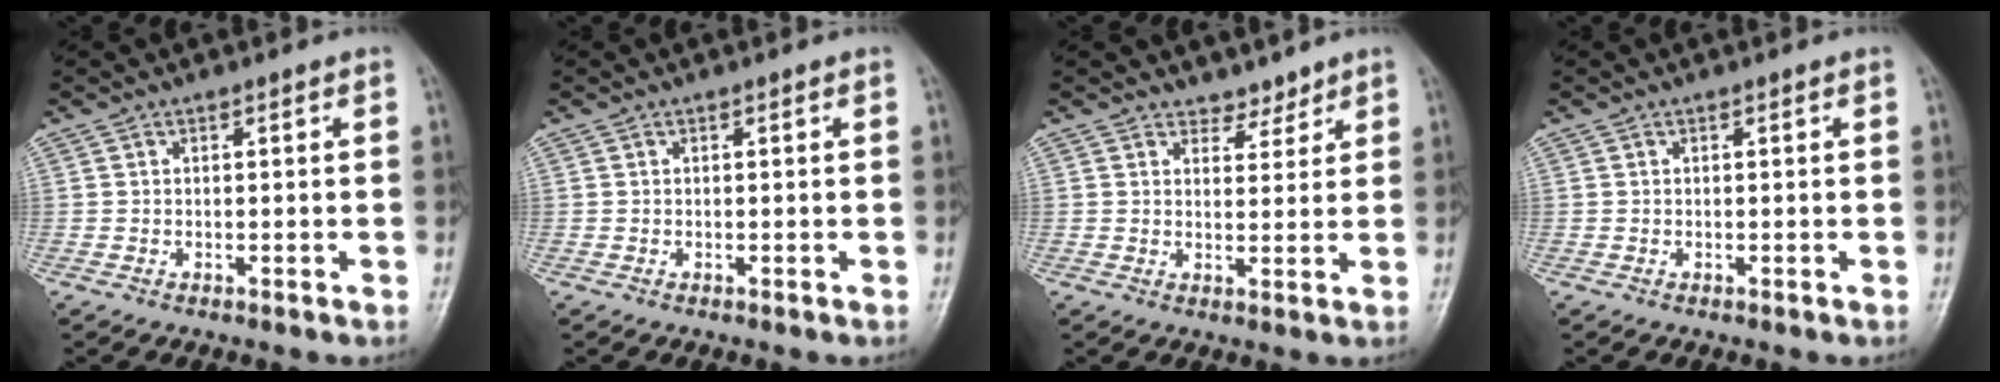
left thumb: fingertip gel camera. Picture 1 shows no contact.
{"total": 0.0}
{"total": 3.2, "force": [2.7, 1.6, 0.3], "torque": [0.019, -0.020, 0.039]}
{"total": 0.0}